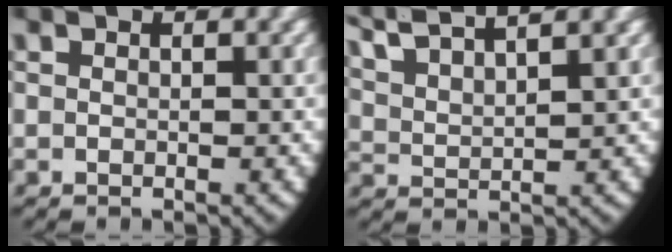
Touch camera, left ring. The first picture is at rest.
{"total": 5.2, "force": [4.2, 1.8, 2.6], "torque": [-0.075, 0.002, 0.077]}